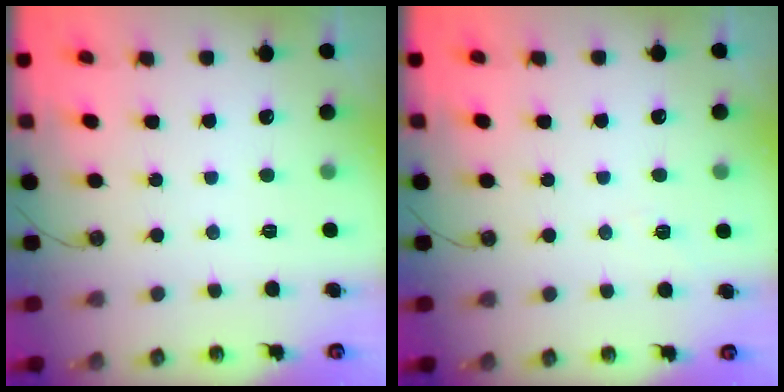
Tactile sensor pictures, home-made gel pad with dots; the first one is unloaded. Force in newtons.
{"total": 3.1, "press": 2.0, "slide": 2.3}